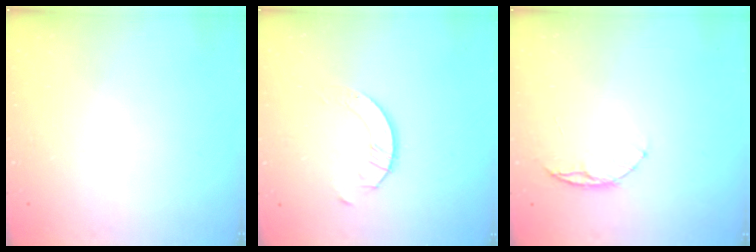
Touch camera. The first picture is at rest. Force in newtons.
{"total": 2.7, "press": 2.7, "slide": 0.2}
{"total": 5.2, "press": 5.1, "slide": 0.6}